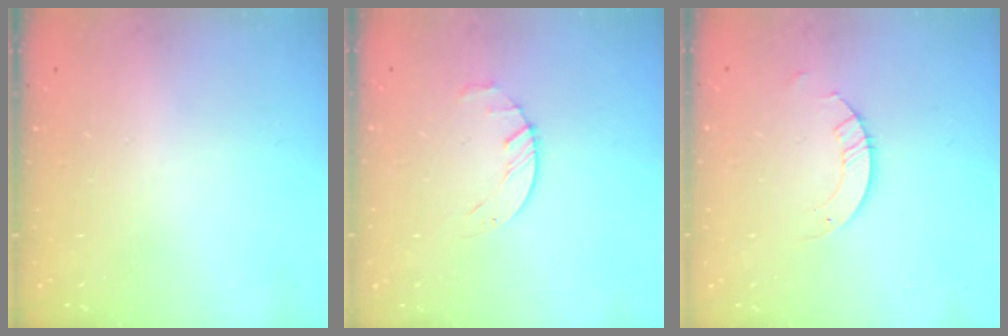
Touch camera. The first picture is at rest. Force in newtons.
{"total": 2.7, "press": 2.6, "slide": 0.3}
{"total": 3.2, "press": 3.2, "slide": 0.2}